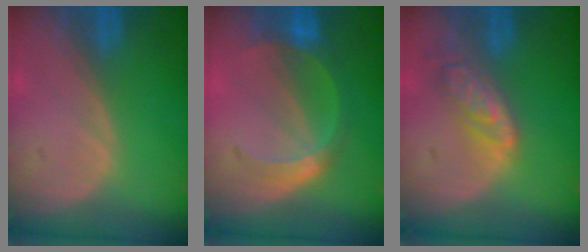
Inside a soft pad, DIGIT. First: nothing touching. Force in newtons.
{"total": 5.5, "press": 5.3, "slide": 1.6}
{"total": 6.2, "press": 5.5, "slide": 2.8}